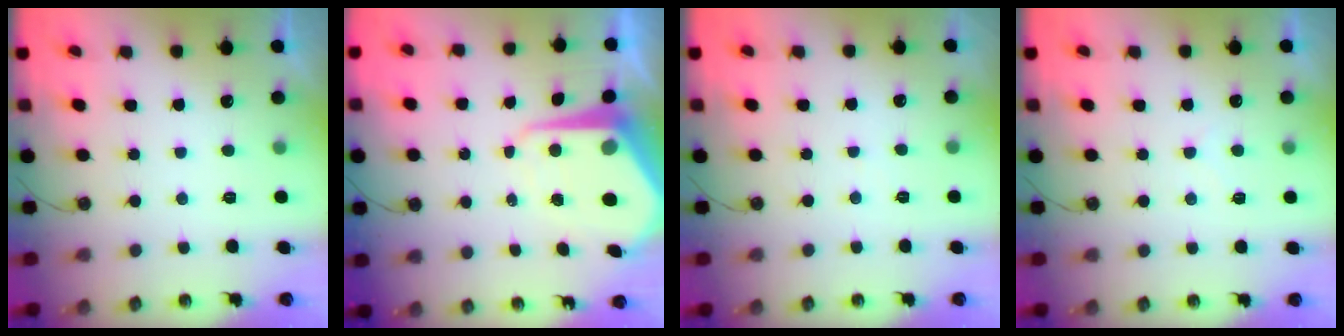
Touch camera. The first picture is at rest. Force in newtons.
{"total": 10.8, "press": 10.7, "slide": 0.8}
{"total": 1.7, "press": 1.6, "slide": 0.3}
{"total": 5.3, "press": 5.3, "slide": 0.7}